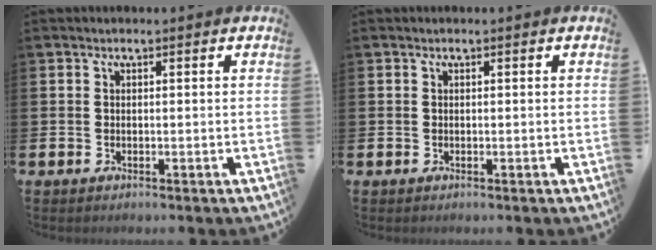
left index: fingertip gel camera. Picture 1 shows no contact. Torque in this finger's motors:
{"motor_torque": [0.71, -1.43, -0.03, 0.00]}